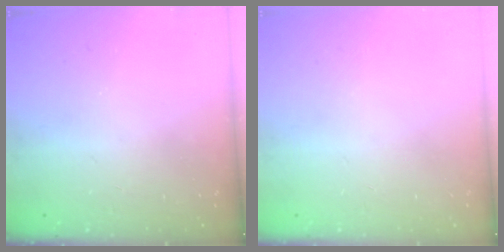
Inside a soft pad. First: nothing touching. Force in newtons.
{"total": 0.0}